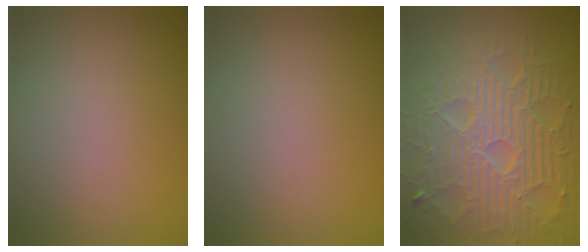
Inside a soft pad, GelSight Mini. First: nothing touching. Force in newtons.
{"total": 0.0}
{"total": 8.9, "press": 6.4, "slide": 6.2}